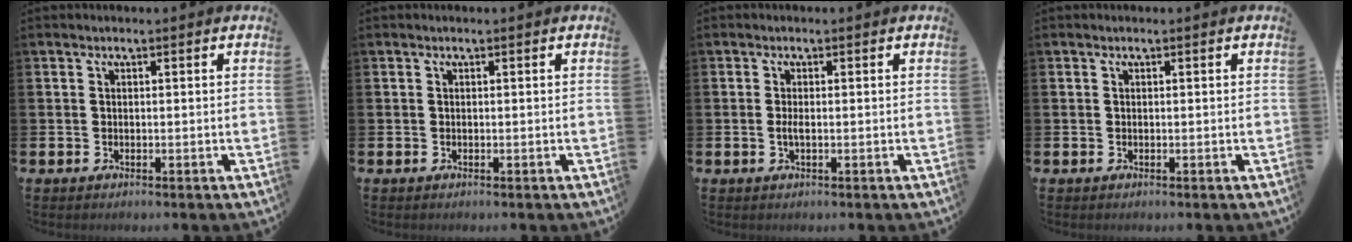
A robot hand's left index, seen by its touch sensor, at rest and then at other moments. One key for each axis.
{"total": 0.0}
{"total": 1.1, "fx": -0.2, "fy": 0.3, "fz": 1.0, "tx": -0.019, "ty": 0.001, "tz": -0.004}
{"total": 0.0}